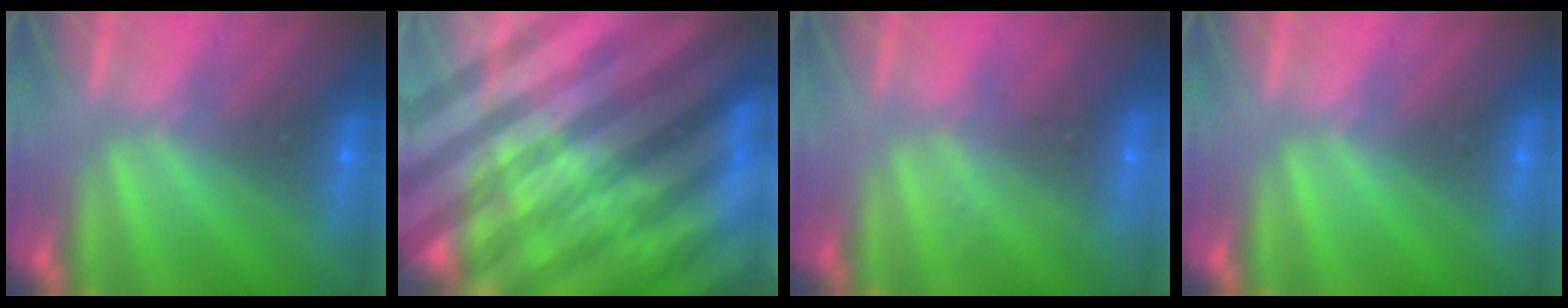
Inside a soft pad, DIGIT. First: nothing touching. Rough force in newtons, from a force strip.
{"total": 6.2}
{"total": 2.1}
{"total": 0.0}